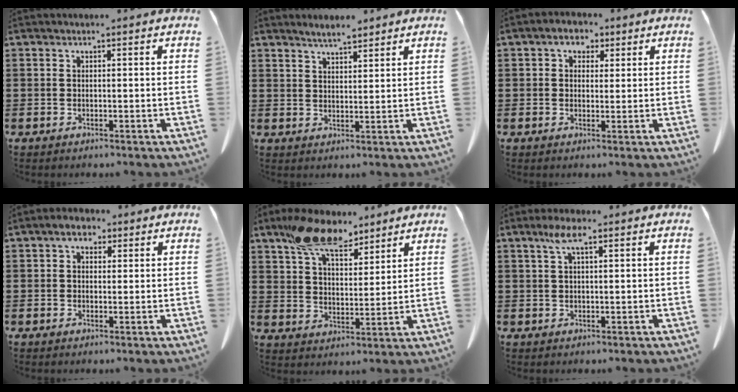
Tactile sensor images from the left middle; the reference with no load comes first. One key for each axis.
{"total": 3.2, "fx": 3.0, "fy": 0.3, "fz": 0.9, "tx": -0.024, "ty": -0.003, "tz": 0.056}
{"total": 3.0, "fx": 1.7, "fy": 2.0, "fz": 1.3, "tx": -0.037, "ty": 0.015, "tz": 0.029}
{"total": 3.1, "fx": 1.8, "fy": 1.7, "fz": 1.8, "tx": -0.035, "ty": 0.008, "tz": 0.030}
{"total": 11.5, "fx": 8.8, "fy": 4.3, "fz": 6.0, "tx": -0.126, "ty": -0.016, "tz": 0.163}
{"total": 3.8, "fx": 1.7, "fy": 1.2, "fz": 3.1, "tx": -0.070, "ty": 0.010, "tz": 0.028}